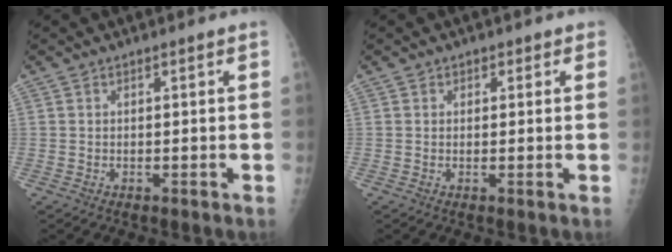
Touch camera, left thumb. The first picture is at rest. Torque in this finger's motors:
{"motor_torque": [-0.44, -0.27, -0.29, -0.22, -0.03]}